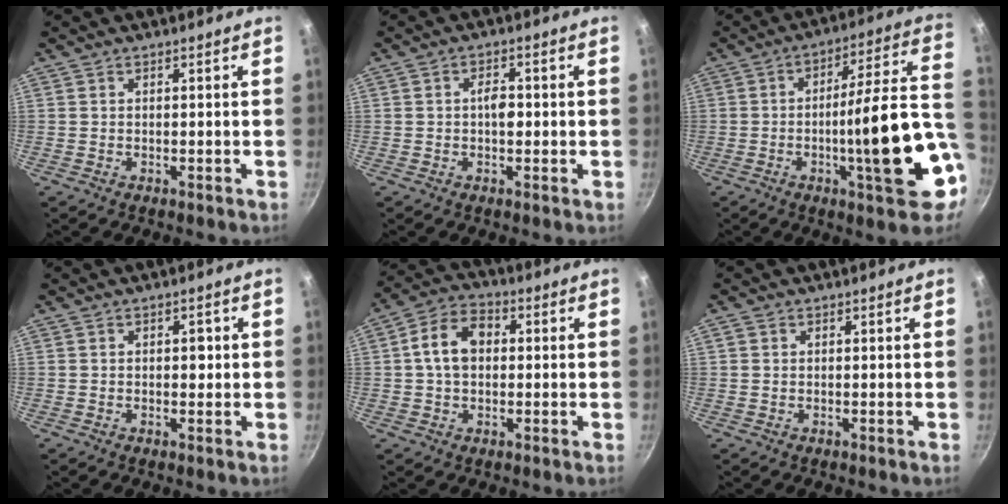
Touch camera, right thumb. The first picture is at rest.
{"total": 3.5, "force": [-0.1, 2.0, 2.8], "torque": [-0.030, 0.008, -0.004]}
{"total": 20.8, "force": [-4.3, 4.7, 19.8], "torque": [-0.259, 0.029, -0.057]}
{"total": 1.7, "force": [0.2, 1.2, 1.3], "torque": [-0.007, 0.003, 0.003]}
{"total": 9.2, "force": [0.9, 6.6, 6.3], "torque": [-0.093, 0.023, 0.003]}
{"total": 1.0, "force": [0.2, 0.8, 0.4], "torque": [-0.008, 0.002, 0.002]}